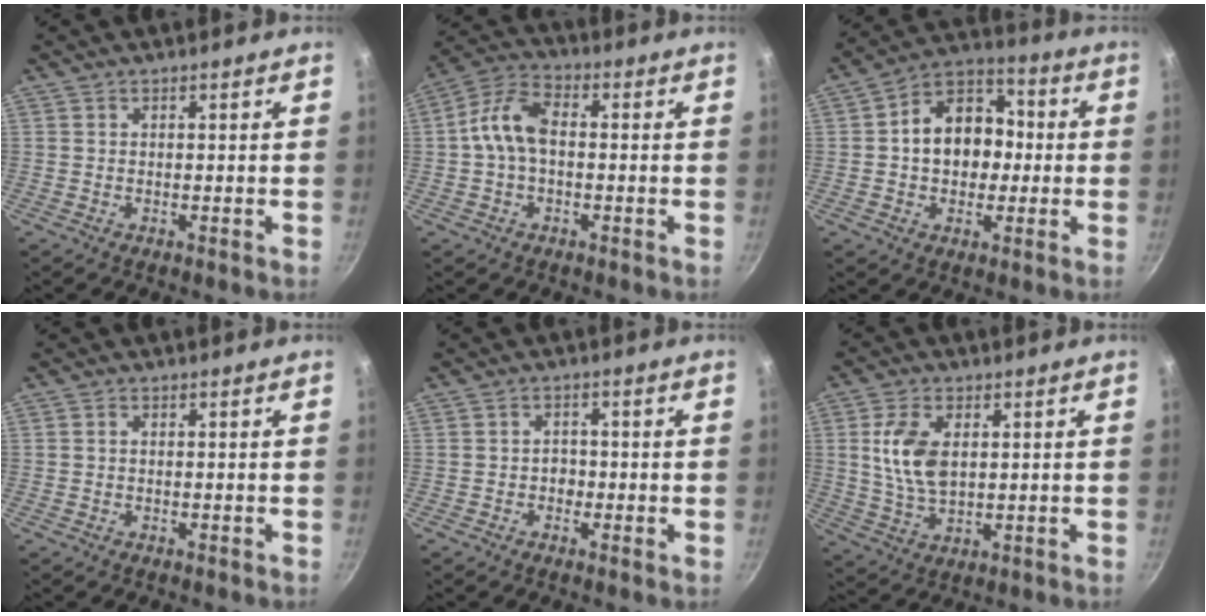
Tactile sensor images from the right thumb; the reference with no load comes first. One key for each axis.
{"total": 8.9, "fx": -0.3, "fy": 5.6, "fz": 6.9, "tx": -0.125, "ty": 0.032, "tz": -0.019}
{"total": 13.5, "fx": 0.3, "fy": 10.4, "fz": 8.7, "tx": -0.091, "ty": 0.030, "tz": -0.011}
{"total": 0.6, "fx": 0.0, "fy": 0.4, "fz": 0.4, "tx": -0.007, "ty": 0.004, "tz": -0.002}
{"total": 2.2, "fx": -0.6, "fy": 1.8, "fz": 1.1, "tx": -0.005, "ty": 0.005, "tz": -0.014}
{"total": 9.5, "fx": 1.9, "fy": 5.5, "fz": 7.4, "tx": -0.139, "ty": -0.010, "tz": 0.039}